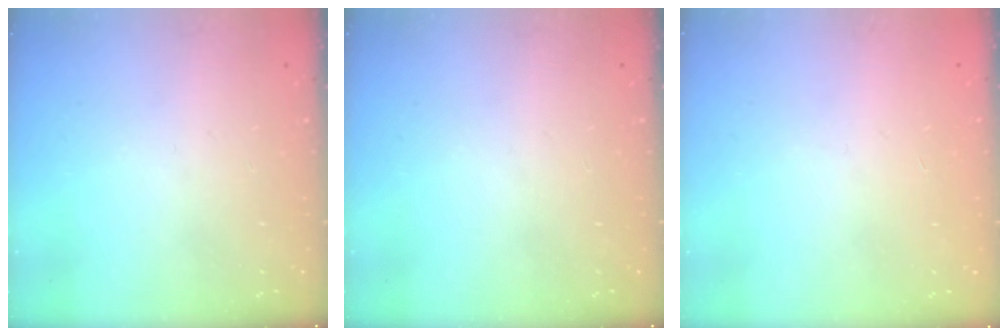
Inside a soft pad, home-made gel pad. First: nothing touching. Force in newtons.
{"total": 0.0}
{"total": 1.0, "press": 0.9, "slide": 0.3}